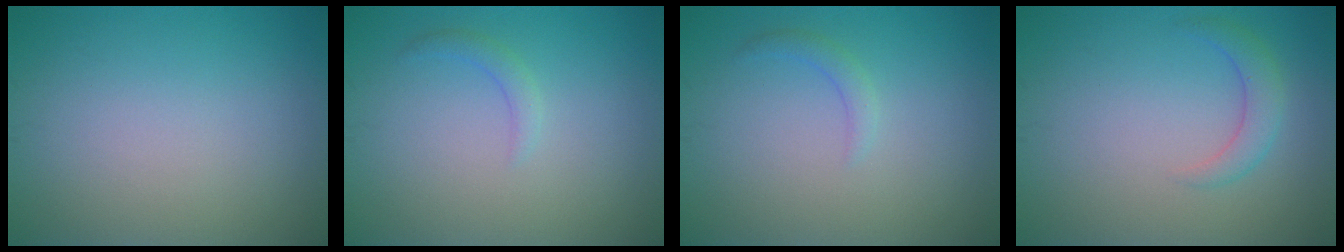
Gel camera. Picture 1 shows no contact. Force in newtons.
{"total": 1.1, "press": 1.1, "slide": 0.1}
{"total": 1.1, "press": 1.1, "slide": 0.1}
{"total": 2.0, "press": 2.0, "slide": 0.1}